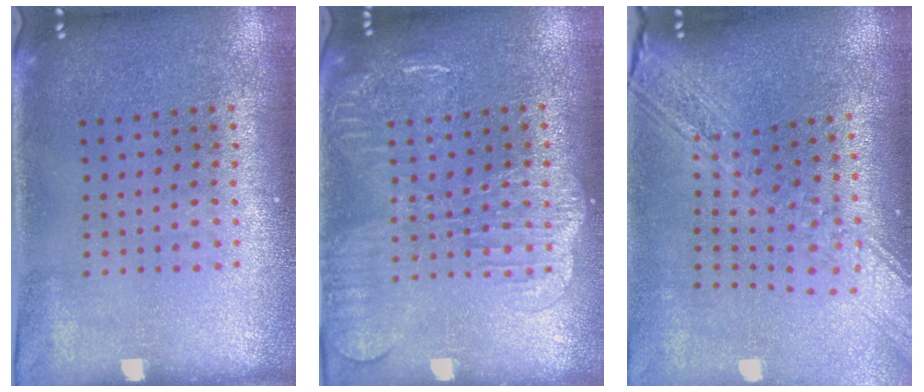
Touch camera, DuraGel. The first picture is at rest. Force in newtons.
{"total": 1.9, "press": 1.8, "slide": 0.5}
{"total": 2.9, "press": 2.3, "slide": 1.9}